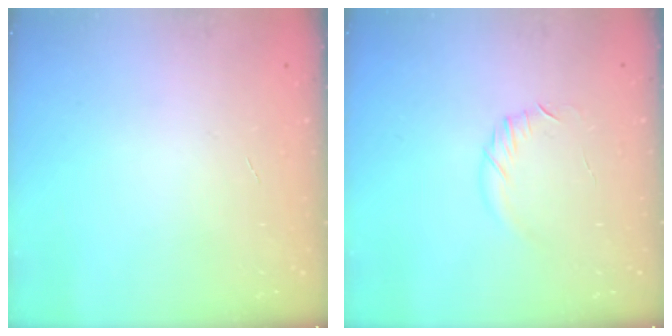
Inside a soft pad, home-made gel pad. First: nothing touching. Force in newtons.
{"total": 5.2, "press": 5.0, "slide": 1.4}